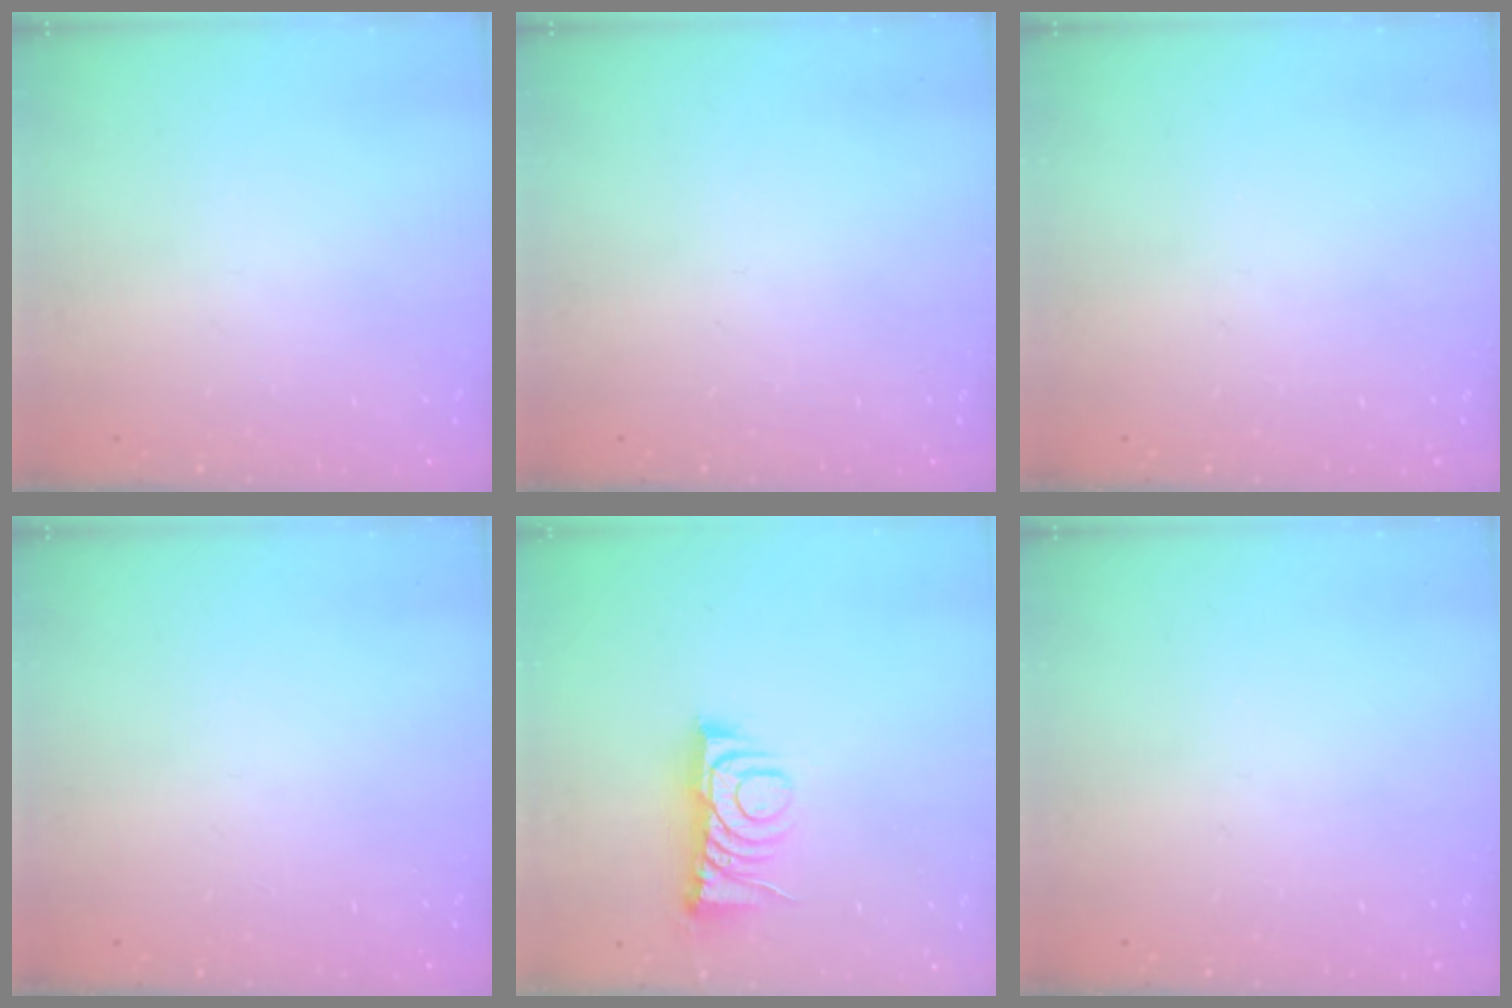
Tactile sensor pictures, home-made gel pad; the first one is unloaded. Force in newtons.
{"total": 0.0}
{"total": 0.0}
{"total": 0.0}
{"total": 7.6, "press": 7.6, "slide": 0.0}
{"total": 0.0}